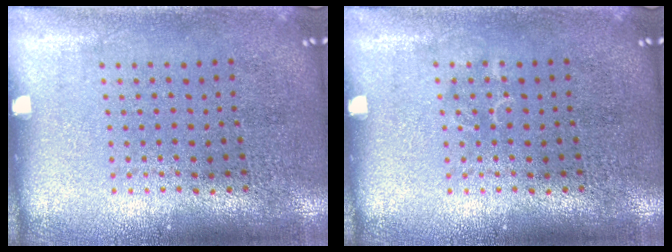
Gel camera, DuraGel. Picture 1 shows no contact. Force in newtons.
{"total": 0.5, "press": 0.5, "slide": 0.1}